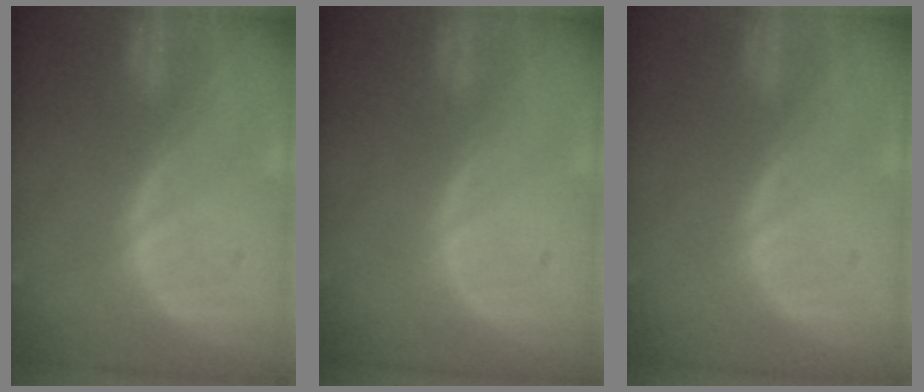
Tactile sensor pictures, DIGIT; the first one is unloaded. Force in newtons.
{"total": 0.0}
{"total": 0.0}